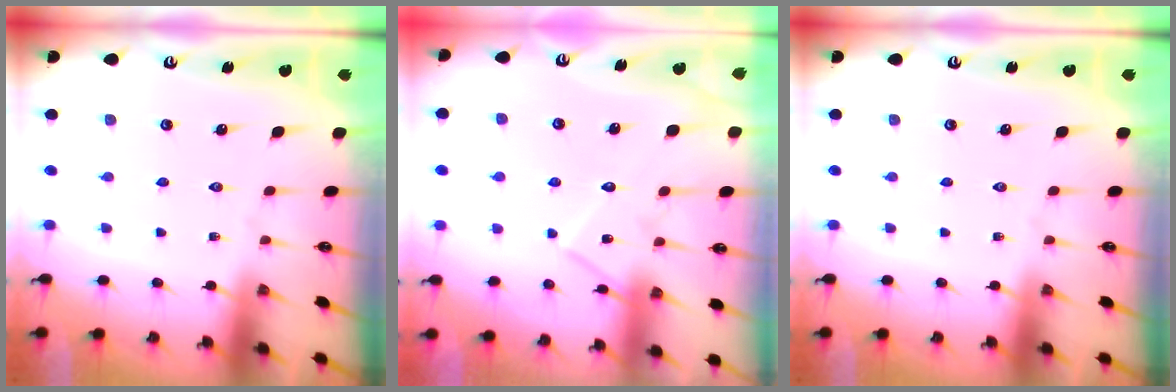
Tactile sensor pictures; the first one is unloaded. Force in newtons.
{"total": 12.1, "press": 12.1, "slide": 0.7}
{"total": 0.0}